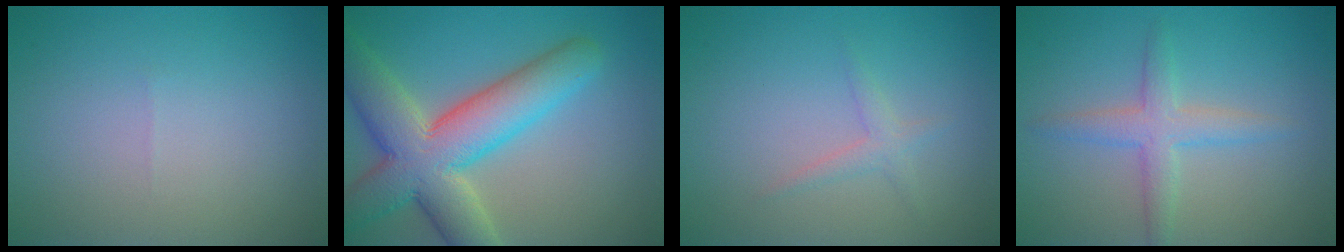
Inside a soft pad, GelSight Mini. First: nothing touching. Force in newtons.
{"total": 10.0, "press": 10.0, "slide": 1.0}
{"total": 1.3, "press": 1.3, "slide": 0.1}
{"total": 3.0, "press": 3.0, "slide": 0.1}